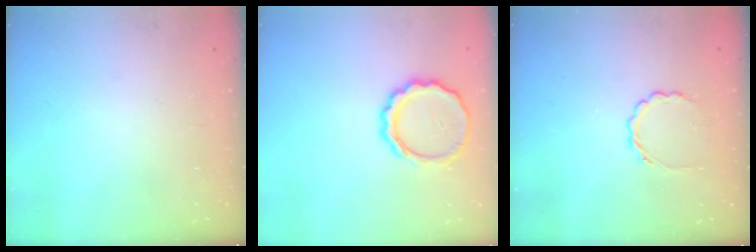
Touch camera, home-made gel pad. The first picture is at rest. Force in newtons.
{"total": 10.1, "press": 9.9, "slide": 2.2}
{"total": 2.5, "press": 2.2, "slide": 1.1}